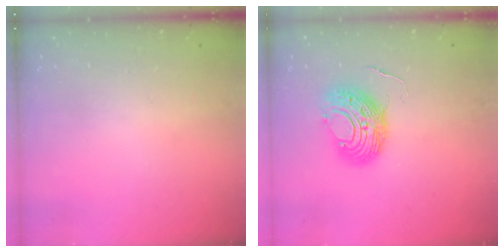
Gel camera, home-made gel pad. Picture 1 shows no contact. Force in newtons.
{"total": 10.3, "press": 10.3, "slide": 0.7}